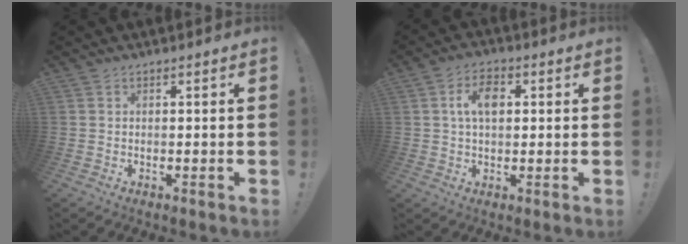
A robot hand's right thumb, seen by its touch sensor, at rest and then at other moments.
{"total": 7.6, "force": [1.6, 4.7, 5.8], "torque": [-0.094, 0.009, 0.026]}